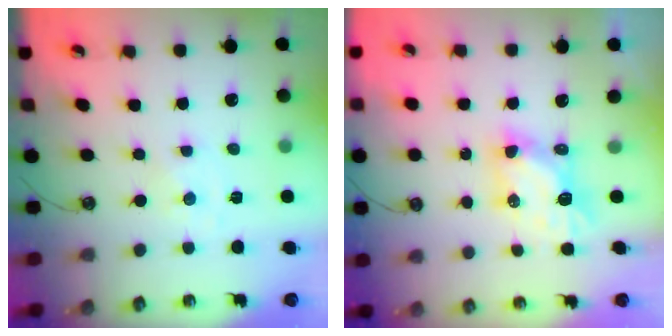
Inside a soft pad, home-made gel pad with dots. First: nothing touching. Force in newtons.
{"total": 6.3, "press": 6.3, "slide": 0.2}